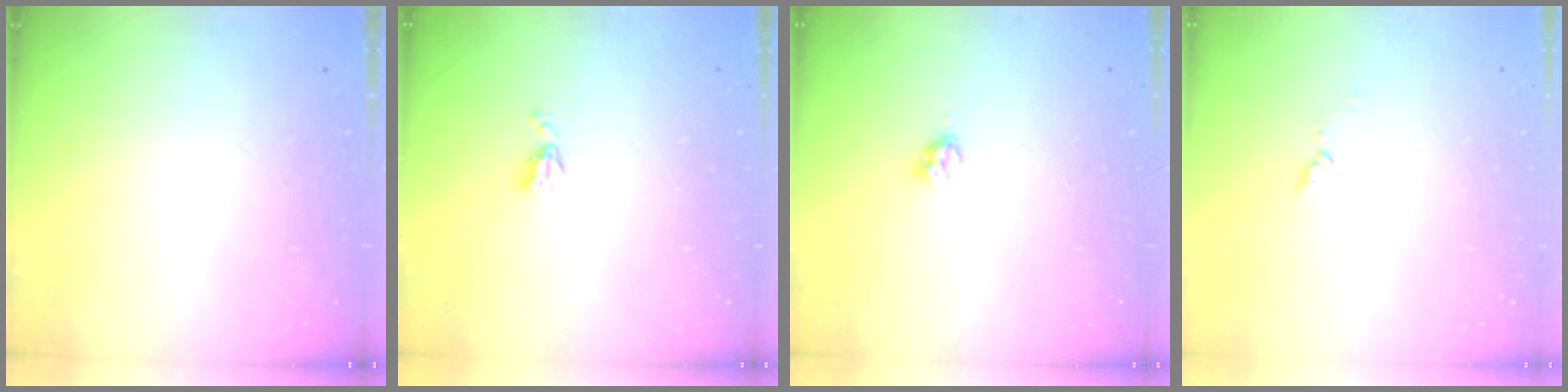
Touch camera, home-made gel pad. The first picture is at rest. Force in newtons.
{"total": 4.8, "press": 4.8, "slide": 0.7}
{"total": 2.8, "press": 2.7, "slide": 0.3}
{"total": 5.2, "press": 5.2, "slide": 0.5}